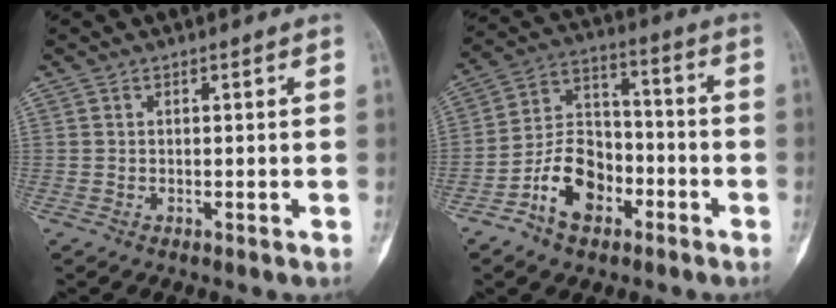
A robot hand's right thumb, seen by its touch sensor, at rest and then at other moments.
{"total": 12.2, "force": [-5.7, 8.2, 7.1], "torque": [-0.099, 0.054, -0.105]}